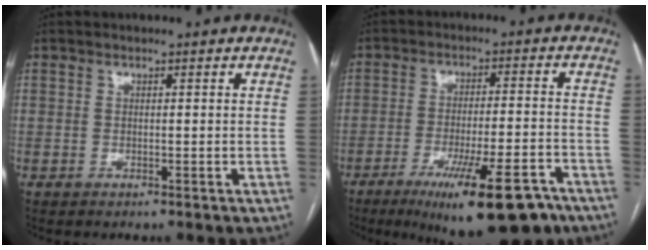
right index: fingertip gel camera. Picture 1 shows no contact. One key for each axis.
{"total": 17.5, "fx": -11.9, "fy": 2.8, "fz": 12.6, "tx": -0.153, "ty": -0.015, "tz": -0.180}